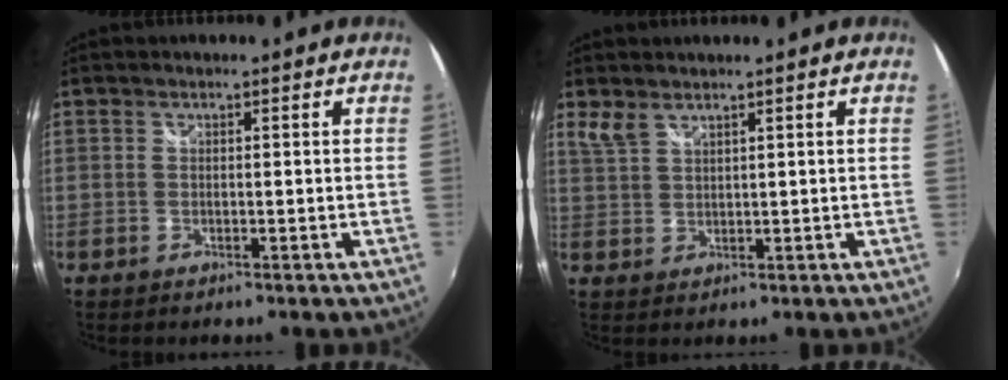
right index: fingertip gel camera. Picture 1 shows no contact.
{"total": 2.7, "force": [2.1, 0.9, 1.4], "torque": [-0.031, 0.000, 0.044]}